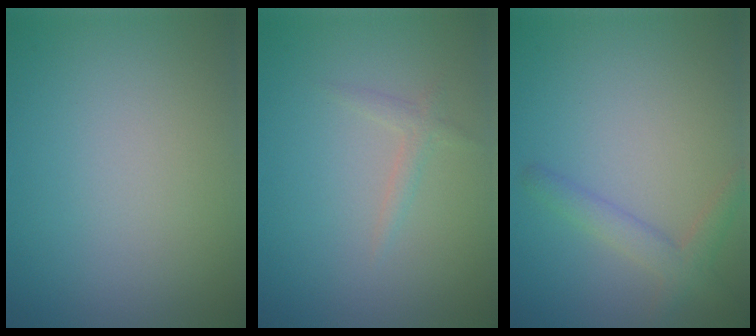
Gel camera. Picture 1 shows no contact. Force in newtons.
{"total": 1.1, "press": 1.1, "slide": 0.0}
{"total": 2.4, "press": 2.4, "slide": 0.2}